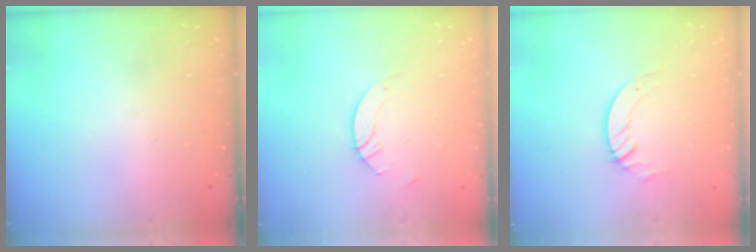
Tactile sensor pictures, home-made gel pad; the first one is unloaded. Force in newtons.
{"total": 3.0, "press": 3.0, "slide": 0.3}
{"total": 3.1, "press": 3.1, "slide": 0.2}